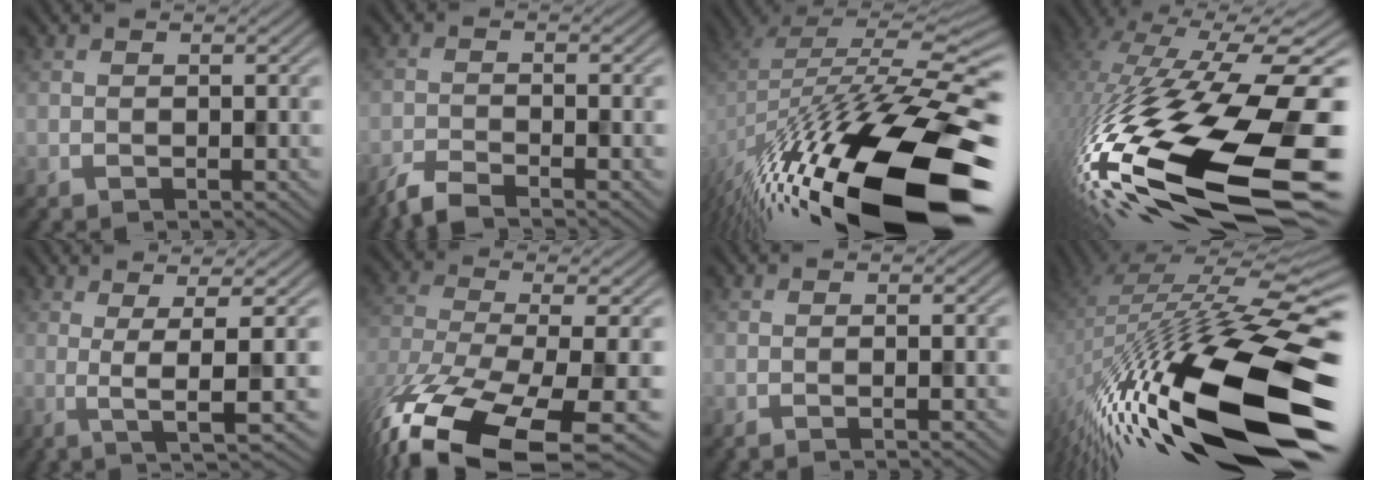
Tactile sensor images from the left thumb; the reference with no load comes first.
{"total": 3.9, "force": [-3.4, 0.7, 1.8], "torque": [-0.028, -0.003, -0.071]}
{"total": 19.0, "force": [-10.1, 7.4, 14.3], "torque": [-0.242, -0.025, -0.154]}
{"total": 20.0, "force": [-7.0, 8.7, 16.6], "torque": [-0.360, -0.043, -0.098]}
{"total": 4.6, "force": [0.3, 0.3, 4.5], "torque": [-0.089, 0.005, 0.012]}
{"total": 14.6, "force": [-9.9, 4.9, 9.6], "torque": [-0.233, -0.053, -0.136]}
{"total": 1.5, "force": [-0.3, 0.4, 1.4], "torque": [-0.014, 0.006, -0.011]}
{"total": 20.1, "force": [-7.5, 6.1, 17.6], "torque": [-0.330, -0.027, -0.121]}